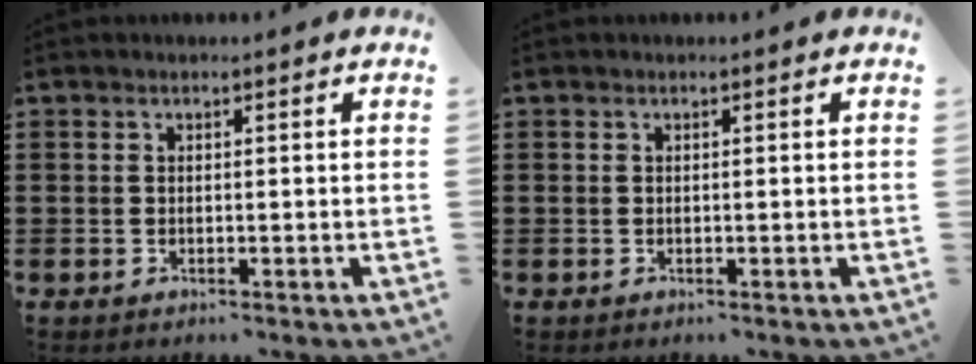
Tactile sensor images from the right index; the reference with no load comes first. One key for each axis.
{"total": 0.0}